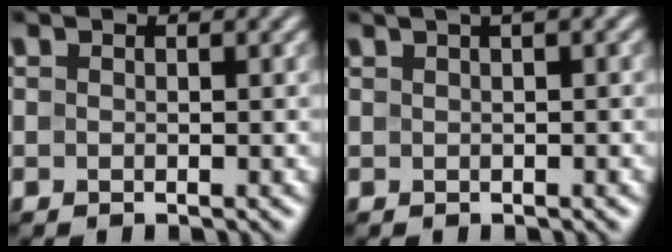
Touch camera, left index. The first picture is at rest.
{"total": 2.5, "force": [1.0, 0.6, 2.2], "torque": [-0.022, 0.013, 0.009]}